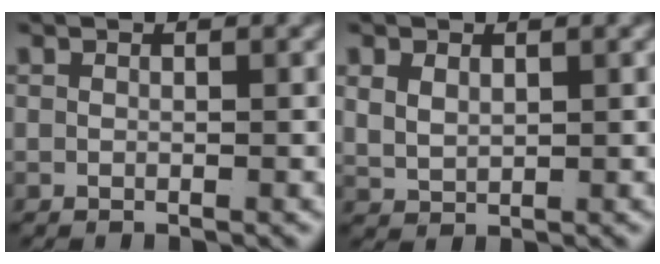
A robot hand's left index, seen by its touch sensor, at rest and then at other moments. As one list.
[{"total": 2.4, "force": [1.0, 1.8, 1.2], "torque": [-0.038, -0.010, 0.031]}]